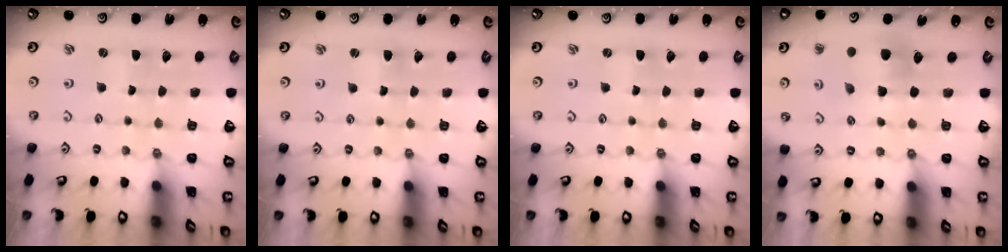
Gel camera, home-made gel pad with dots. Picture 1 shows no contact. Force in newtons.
{"total": 1.7, "press": 1.7, "slide": 0.3}
{"total": 0.0}
{"total": 7.6, "press": 7.5, "slide": 1.1}